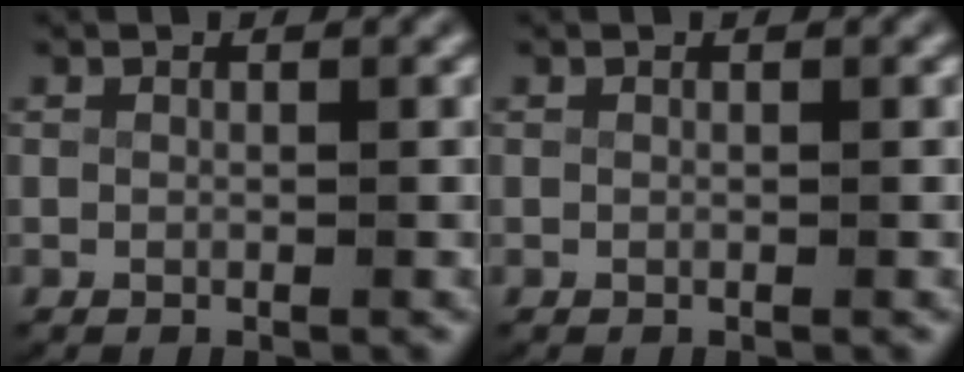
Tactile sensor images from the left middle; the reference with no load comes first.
{"total": 0.0}